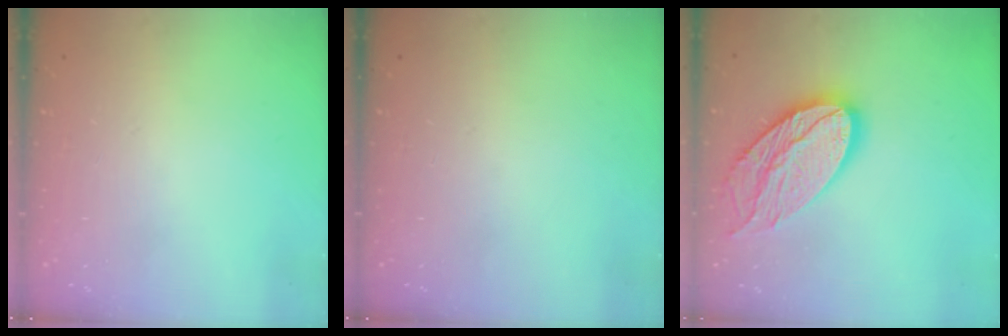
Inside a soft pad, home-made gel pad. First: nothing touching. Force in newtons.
{"total": 0.0}
{"total": 18.8, "press": 18.7, "slide": 1.6}